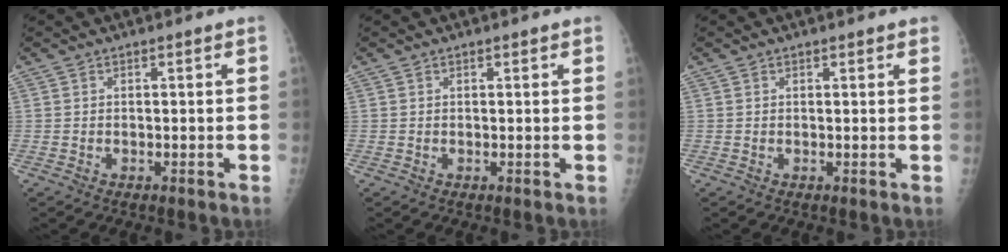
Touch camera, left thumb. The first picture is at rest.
{"total": 0.7, "force": [0.6, 0.3, 0.3], "torque": [-0.006, -0.002, 0.007]}
{"total": 1.8, "force": [1.4, 0.5, 1.0], "torque": [-0.003, 0.000, 0.015]}